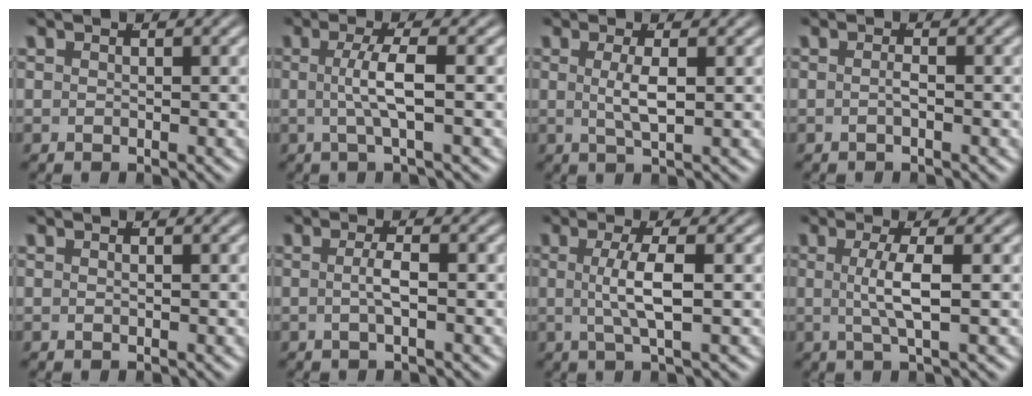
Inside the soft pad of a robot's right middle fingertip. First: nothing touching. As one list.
[{"total": 3.0, "force": [-0.2, -0.4, 3.0], "torque": [-0.057, 0.000, 0.000]}, {"total": 2.2, "force": [0.1, -0.4, 2.1], "torque": [-0.044, -0.011, 0.010]}, {"total": 0.9, "force": [-0.6, -0.2, 0.6], "torque": [-0.013, -0.003, -0.010]}, {"total": 0.0}, {"total": 1.8, "force": [-0.7, -0.5, 1.5], "torque": [-0.034, -0.005, -0.009]}, {"total": 3.4, "force": [0.0, -0.2, 3.4], "torque": [-0.062, -0.005, 0.005]}, {"total": 3.1, "force": [0.0, -0.5, 3.0], "torque": [-0.057, -0.006, 0.005]}]